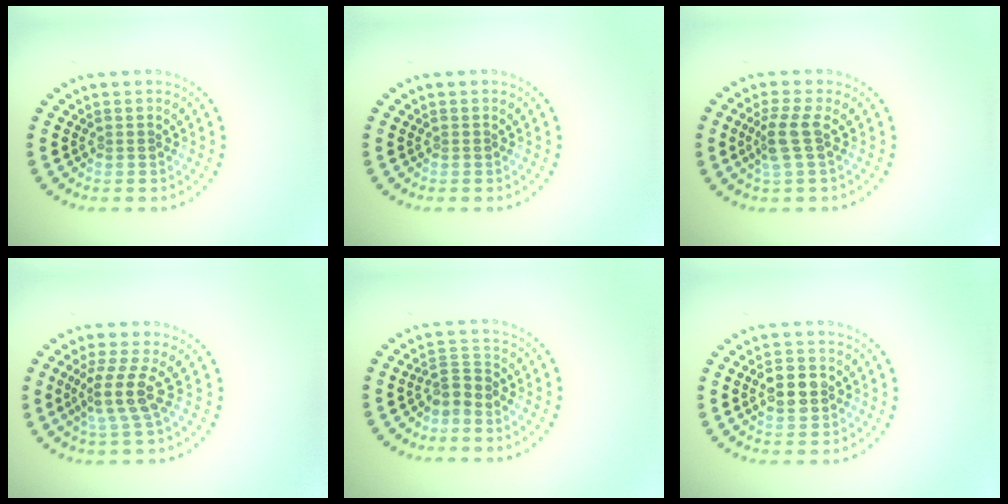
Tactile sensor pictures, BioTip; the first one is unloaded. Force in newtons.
{"total": 0.0}
{"total": 2.5, "press": 1.9, "slide": 1.6}
{"total": 3.4, "press": 2.4, "slide": 2.4}
{"total": 2.3, "press": 1.5, "slide": 1.8}
{"total": 3.7, "press": 3.6, "slide": 0.2}